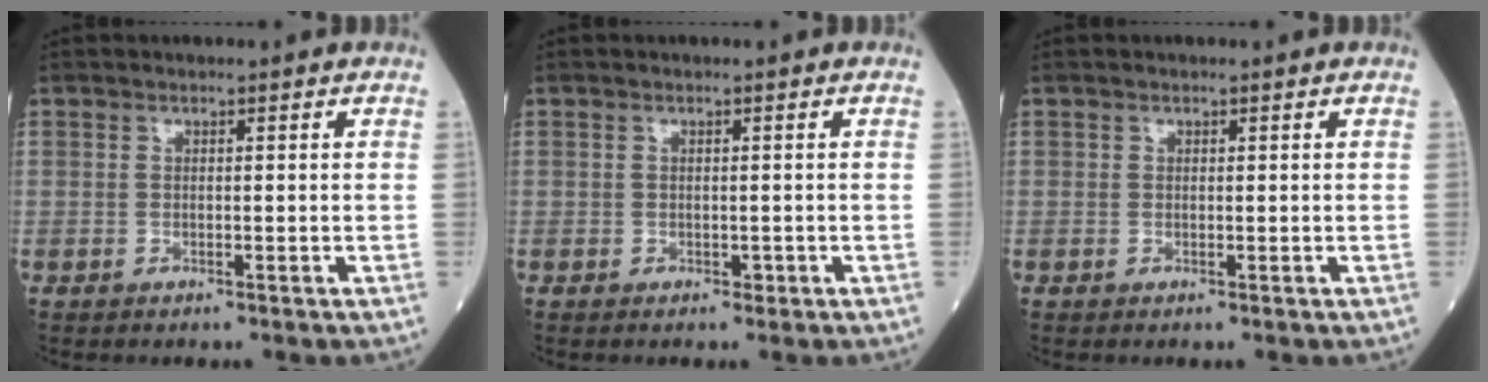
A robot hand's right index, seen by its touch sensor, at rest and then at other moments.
{"total": 0.8, "force": [-0.4, 0.4, 0.5], "torque": [-0.002, 0.000, -0.005]}
{"total": 0.0}